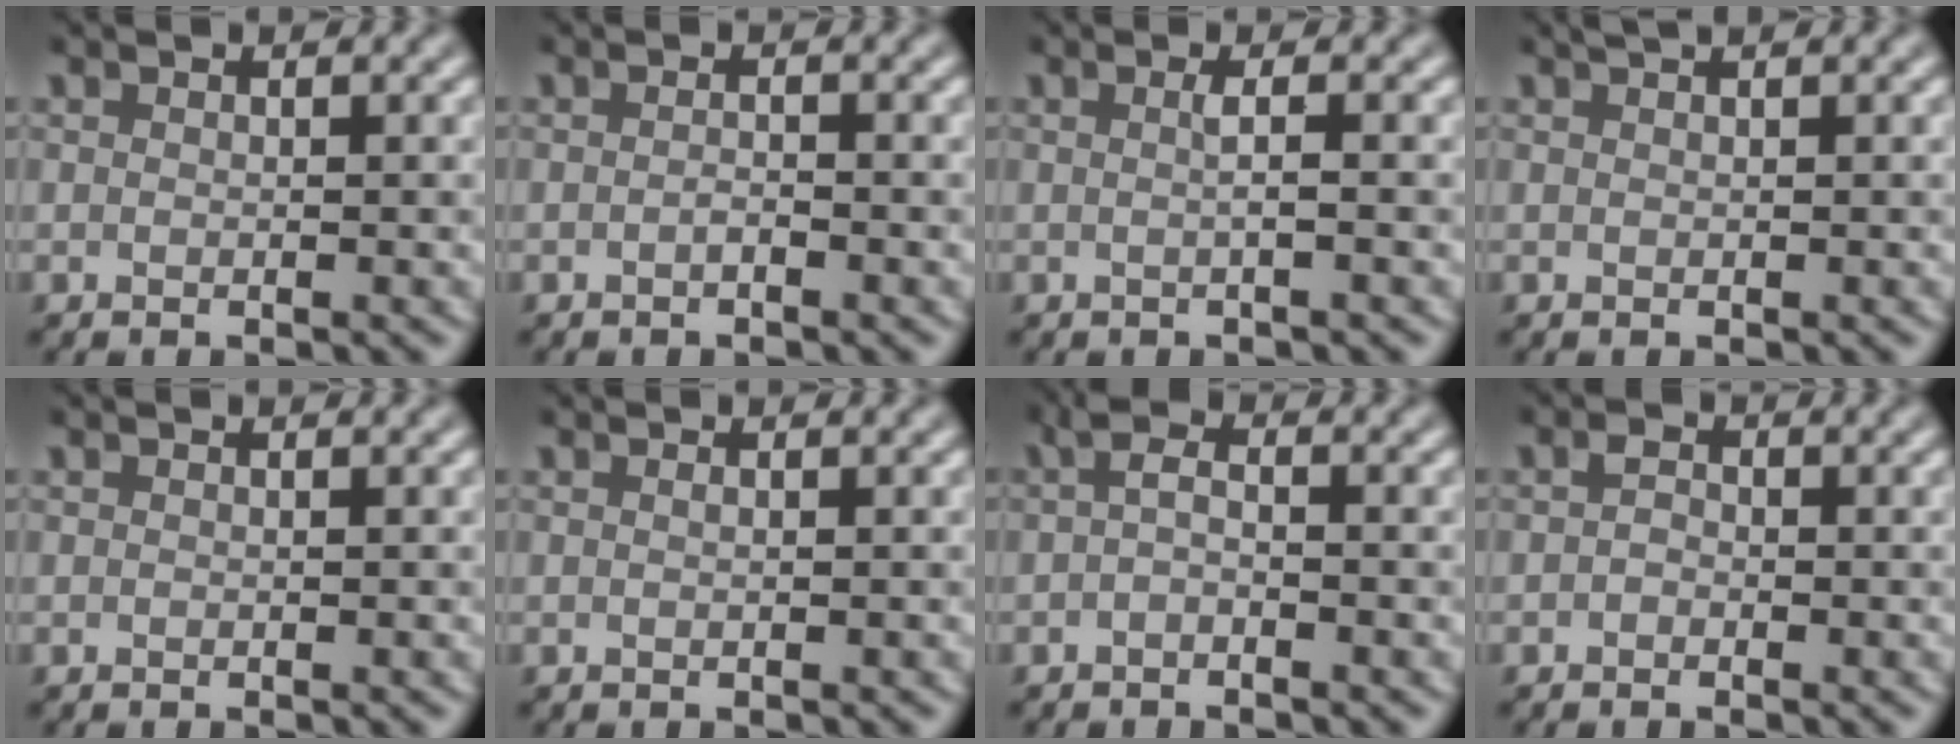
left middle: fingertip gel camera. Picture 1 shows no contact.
{"total": 0.6, "force": [-0.4, 0.1, 0.5], "torque": [-0.010, 0.001, -0.007]}
{"total": 1.3, "force": [0.0, 0.3, 1.3], "torque": [-0.019, 0.001, -0.005]}
{"total": 0.9, "force": [0.7, 0.2, 0.5], "torque": [-0.003, 0.001, 0.009]}
{"total": 0.0}
{"total": 0.0}
{"total": 1.3, "force": [-0.4, 0.4, 1.2], "torque": [-0.024, -0.001, -0.011]}
{"total": 0.9, "force": [-0.3, 0.7, 0.5], "torque": [-0.009, -0.001, -0.008]}